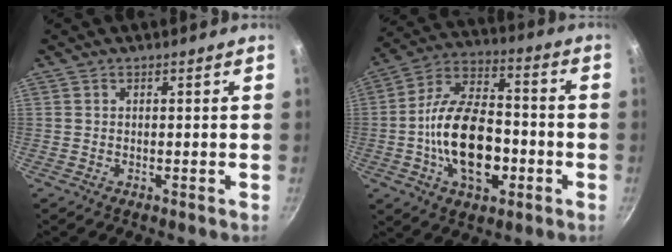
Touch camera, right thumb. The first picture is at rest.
{"total": 18.8, "force": [-4.1, 10.8, 14.9], "torque": [-0.237, 0.038, -0.078]}